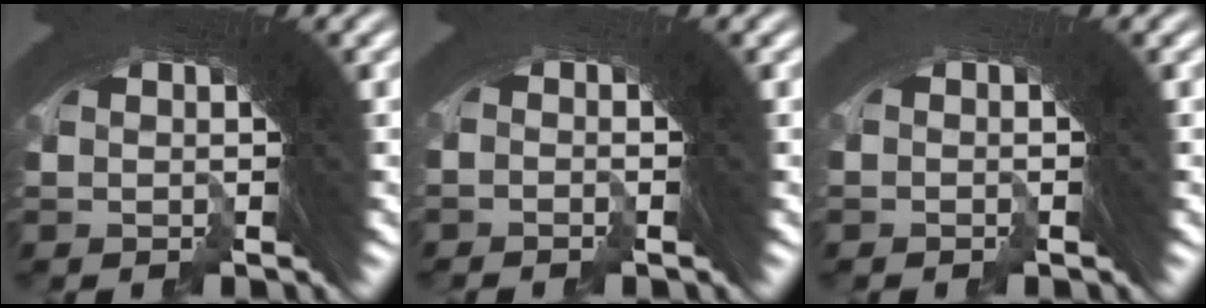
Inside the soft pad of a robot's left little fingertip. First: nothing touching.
{"total": 2.1, "force": [-0.5, -1.2, -1.5], "torque": [0.032, 0.002, -0.011]}
{"total": 2.0, "force": [-0.8, -1.0, -1.5], "torque": [0.023, -0.006, -0.011]}